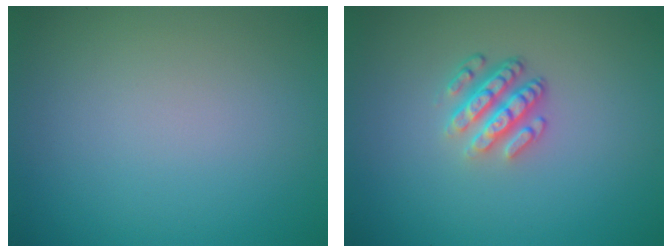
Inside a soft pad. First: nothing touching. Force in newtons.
{"total": 3.6, "press": 2.6, "slide": 2.5}